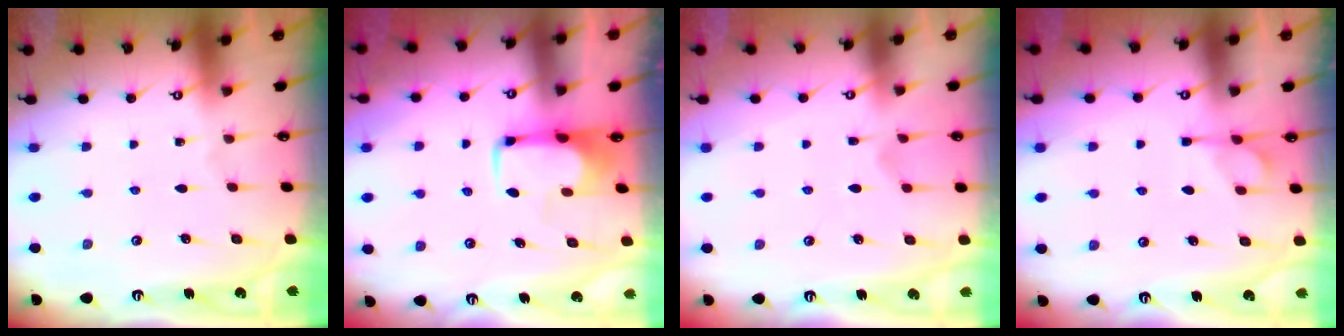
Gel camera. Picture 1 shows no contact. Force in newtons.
{"total": 1.9, "press": 1.9, "slide": 0.4}
{"total": 2.9, "press": 2.6, "slide": 1.3}
{"total": 1.1, "press": 0.1, "slide": 1.1}